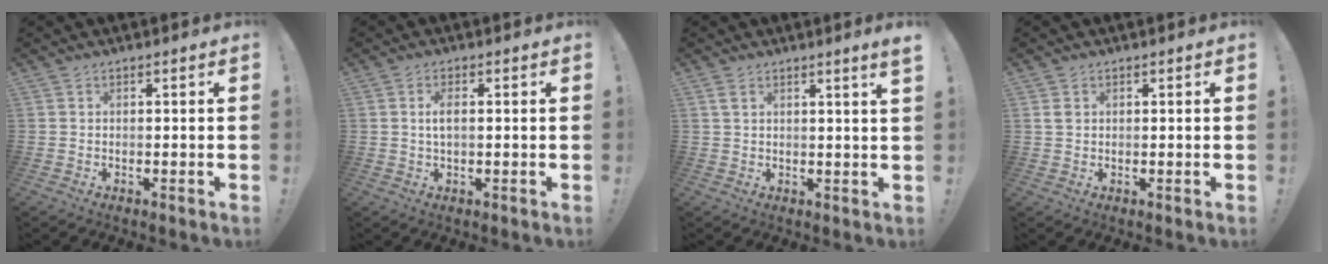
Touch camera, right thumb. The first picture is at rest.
{"total": 3.0, "force": [0.3, 1.0, 2.8], "torque": [-0.049, 0.002, 0.004]}
{"total": 3.3, "force": [2.2, -0.6, 2.4], "torque": [-0.032, -0.013, 0.034]}
{"total": 1.6, "force": [0.6, 1.2, 0.8], "torque": [-0.013, 0.002, 0.010]}